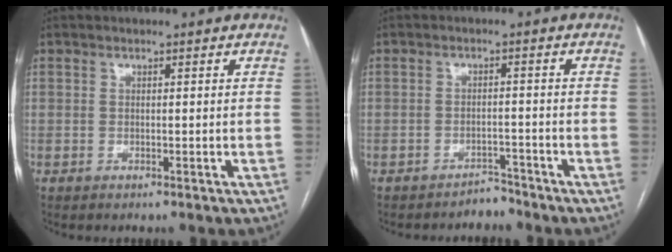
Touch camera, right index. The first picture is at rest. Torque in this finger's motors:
{"motor_torque": [-0.01, -0.04, -0.04, -0.02]}